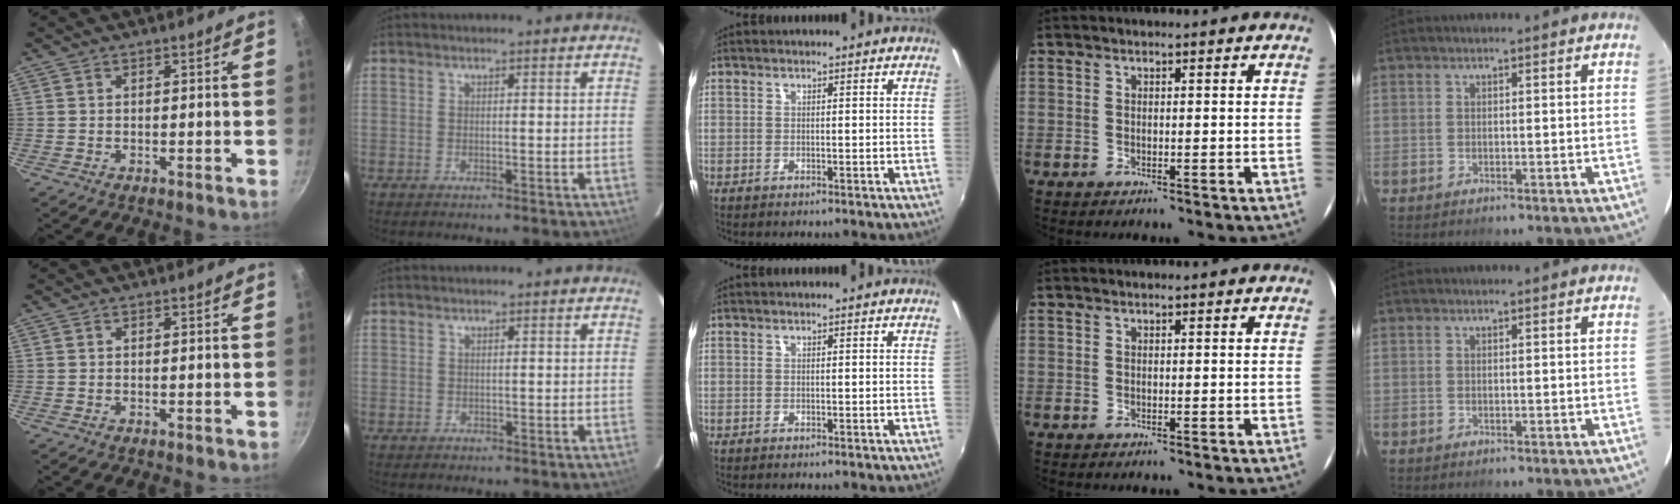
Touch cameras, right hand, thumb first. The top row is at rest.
{"index": {"total": 0.9, "force": [-0.2, 0.9, 0.0], "torque": [0.002, 0.003, 0.000]}}